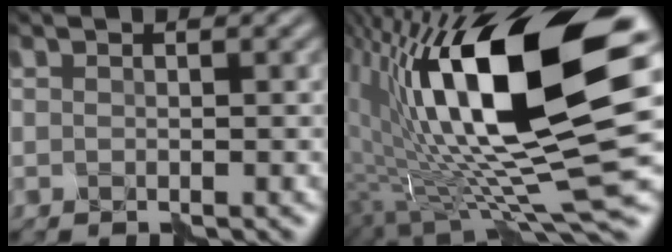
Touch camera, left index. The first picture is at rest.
{"total": 16.8, "force": [3.7, 4.6, 15.7], "torque": [-0.267, -0.013, 0.070]}